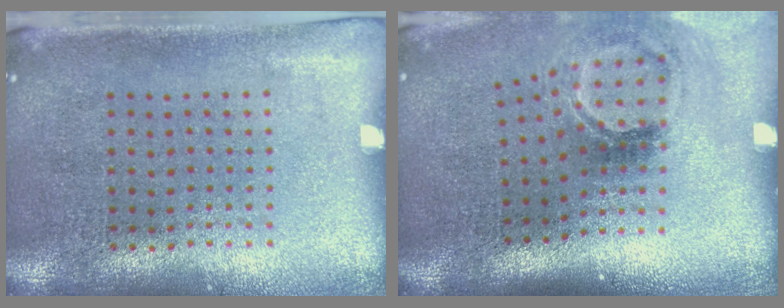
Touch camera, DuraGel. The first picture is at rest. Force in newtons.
{"total": 1.9, "press": 1.2, "slide": 1.5}